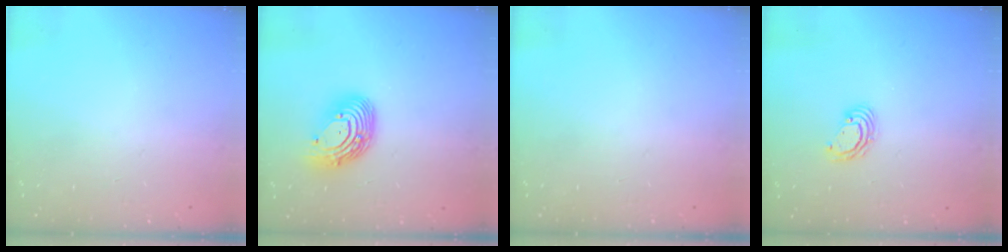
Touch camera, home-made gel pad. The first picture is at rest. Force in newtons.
{"total": 12.8, "press": 12.8, "slide": 1.2}
{"total": 0.0}
{"total": 4.3, "press": 4.3, "slide": 0.1}